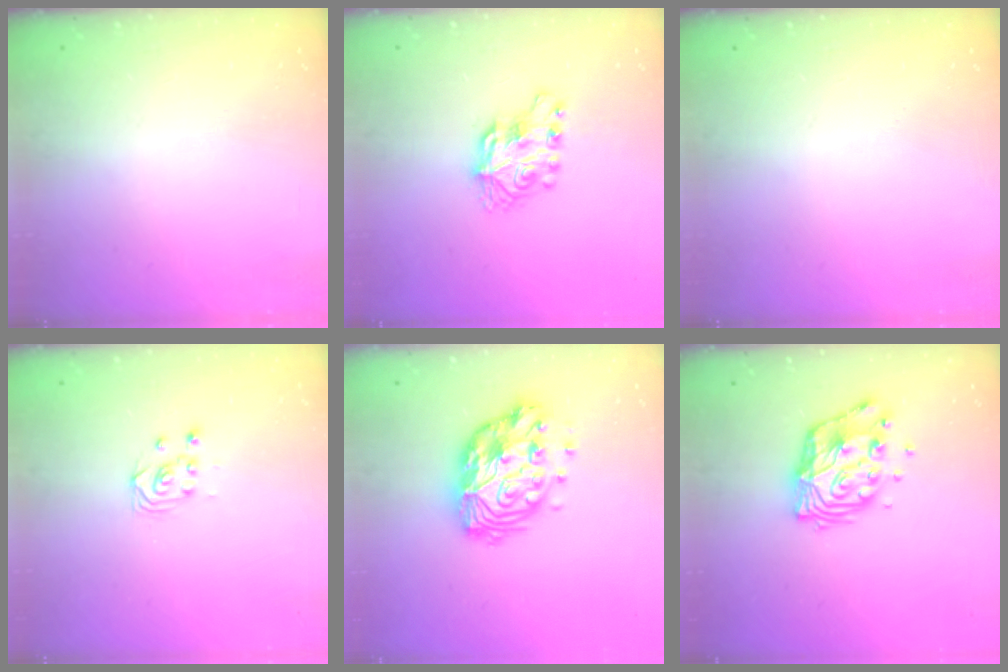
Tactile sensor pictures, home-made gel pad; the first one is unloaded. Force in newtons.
{"total": 7.7, "press": 7.6, "slide": 0.7}
{"total": 0.0}
{"total": 3.4, "press": 3.4, "slide": 0.5}
{"total": 14.6, "press": 14.5, "slide": 1.1}
{"total": 12.3, "press": 12.3, "slide": 1.1}